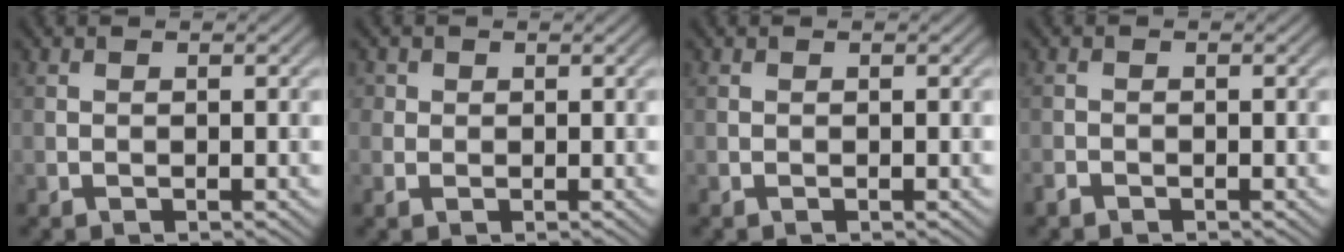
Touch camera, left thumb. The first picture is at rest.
{"total": 2.0, "force": [0.6, 1.9, 0.3], "torque": [-0.012, 0.002, 0.007]}
{"total": 0.0}
{"total": 1.0, "force": [-0.9, 0.4, 0.3], "torque": [-0.007, -0.002, -0.020]}